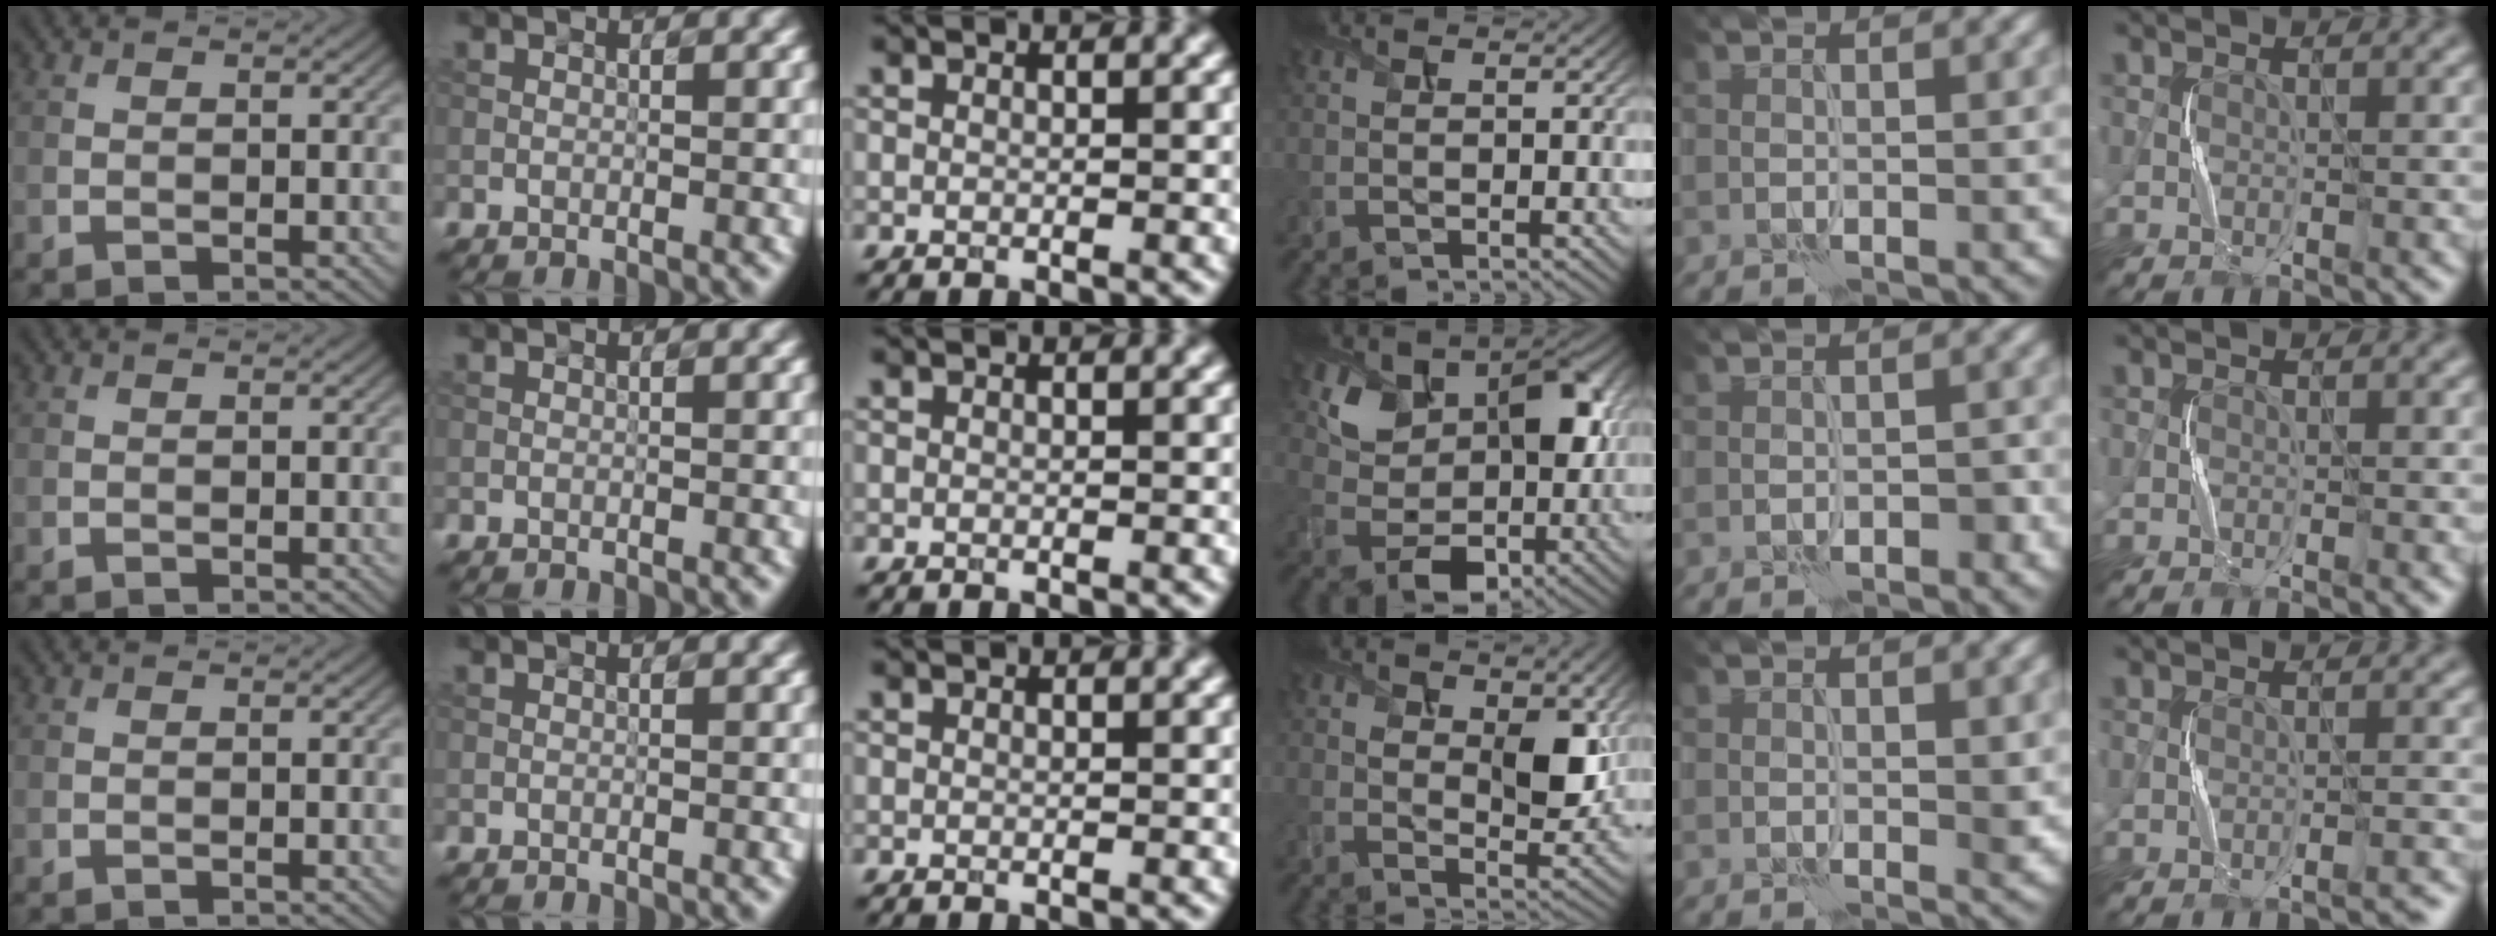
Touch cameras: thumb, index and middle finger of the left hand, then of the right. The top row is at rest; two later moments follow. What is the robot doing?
{"motion": "squeeze", "object": "stress ball aka squeeze ball"}